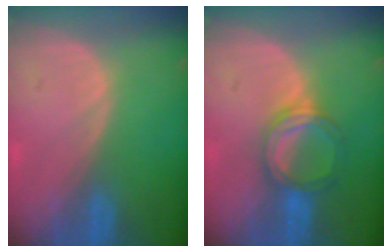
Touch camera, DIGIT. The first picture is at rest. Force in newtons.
{"total": 5.3, "press": 5.2, "slide": 0.5}